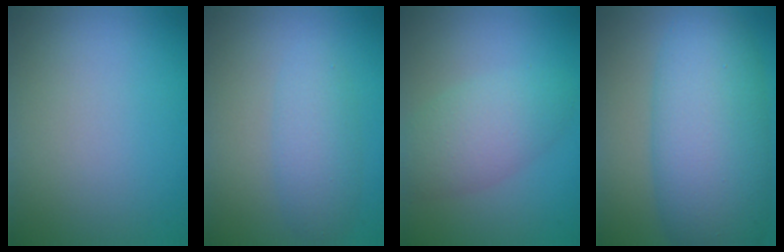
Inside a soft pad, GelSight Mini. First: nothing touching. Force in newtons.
{"total": 2.9, "press": 2.9, "slide": 0.1}
{"total": 4.2, "press": 4.2, "slide": 0.1}
{"total": 10.2, "press": 10.2, "slide": 0.1}